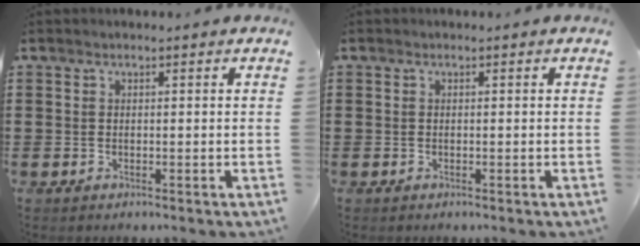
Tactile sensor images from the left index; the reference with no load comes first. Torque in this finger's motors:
{"motor_torque": [0.00, 0.00, 0.00, 0.00]}